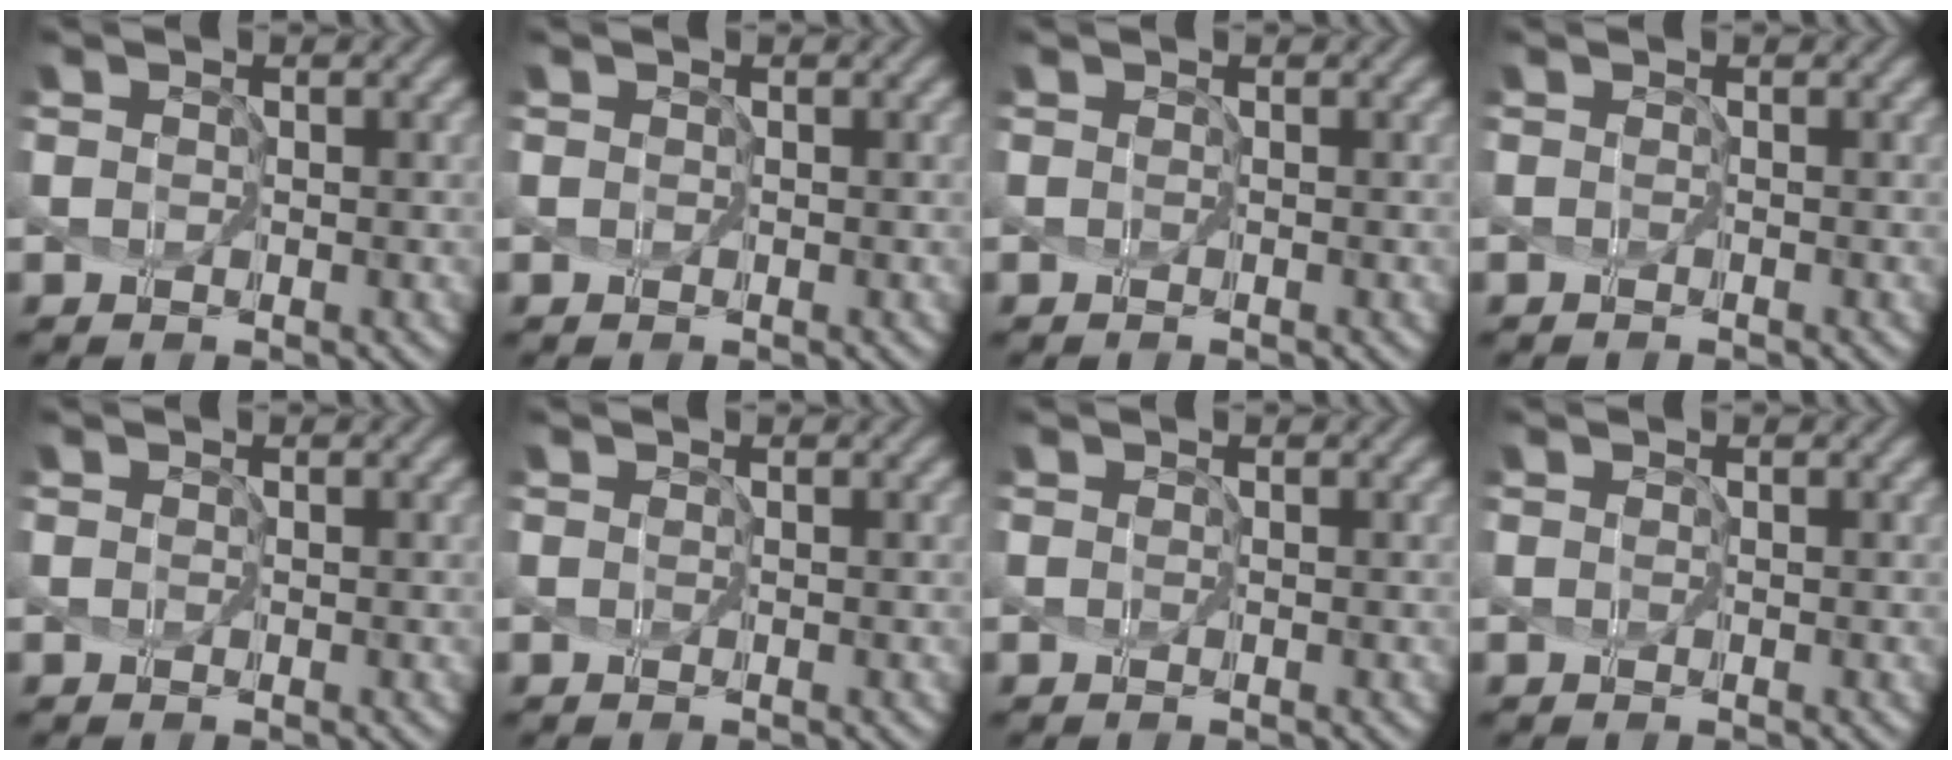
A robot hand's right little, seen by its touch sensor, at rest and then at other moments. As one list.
[{"total": 0.0}, {"total": 1.2, "force": [0.0, -1.1, -0.4], "torque": [0.012, -0.006, 0.003]}, {"total": 1.4, "force": [-0.2, -1.2, -0.6], "torque": [0.014, -0.007, 0.002]}, {"total": 0.6, "force": [0.1, -0.6, -0.2], "torque": [0.004, -0.001, 0.005]}, {"total": 1.1, "force": [0.2, -1.0, -0.3], "torque": [0.008, -0.005, 0.007]}, {"total": 1.1, "force": [0.2, -1.1, -0.3], "torque": [0.009, -0.008, 0.006]}, {"total": 0.9, "force": [0.2, -0.8, -0.2], "torque": [0.007, -0.003, 0.006]}]